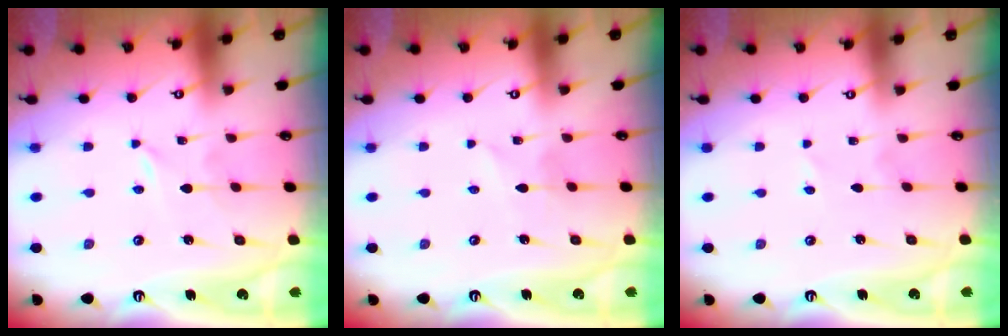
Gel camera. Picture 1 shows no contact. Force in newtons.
{"total": 1.7, "press": 1.7, "slide": 0.2}
{"total": 2.5, "press": 2.5, "slide": 0.2}